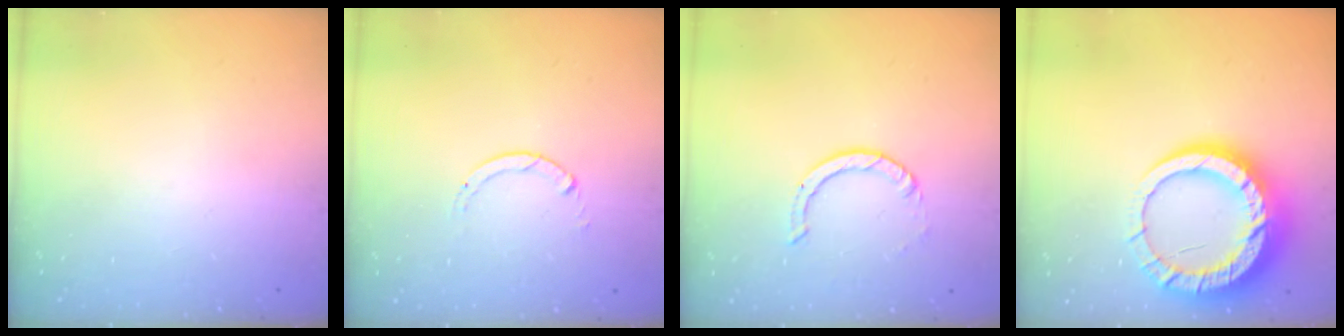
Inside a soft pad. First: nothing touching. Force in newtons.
{"total": 0.8, "press": 0.7, "slide": 0.1}
{"total": 2.2, "press": 2.2, "slide": 0.2}
{"total": 18.7, "press": 18.6, "slide": 1.5}